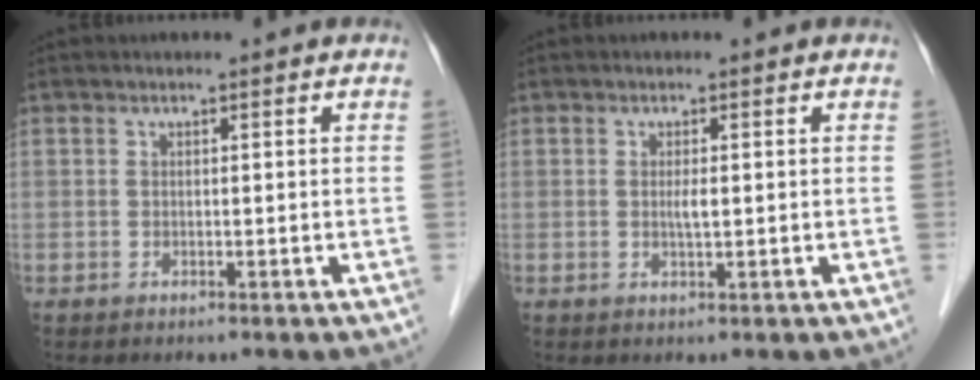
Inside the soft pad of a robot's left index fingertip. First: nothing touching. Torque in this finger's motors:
{"motor_torque": [0.41, 0.43, 0.01, 0.01]}